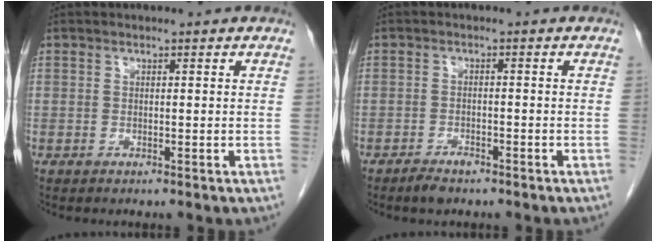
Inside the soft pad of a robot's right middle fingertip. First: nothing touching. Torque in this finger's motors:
{"motor_torque": [-0.17, -0.41, 0.00, 0.00]}